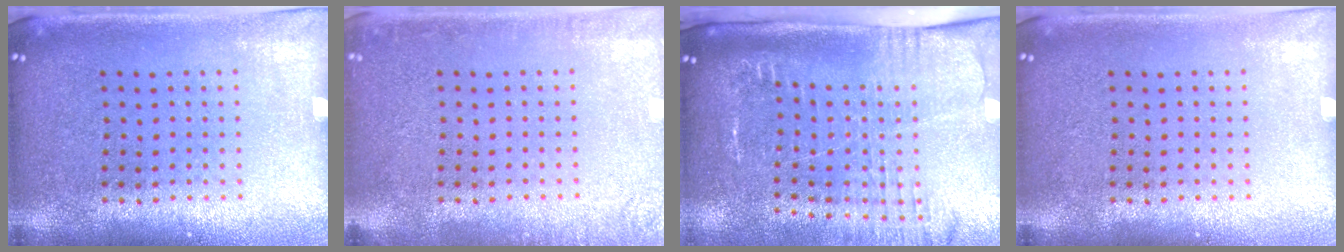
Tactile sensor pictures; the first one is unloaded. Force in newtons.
{"total": 1.7, "press": 1.7, "slide": 0.3}
{"total": 2.6, "press": 2.0, "slide": 1.7}
{"total": 0.0}